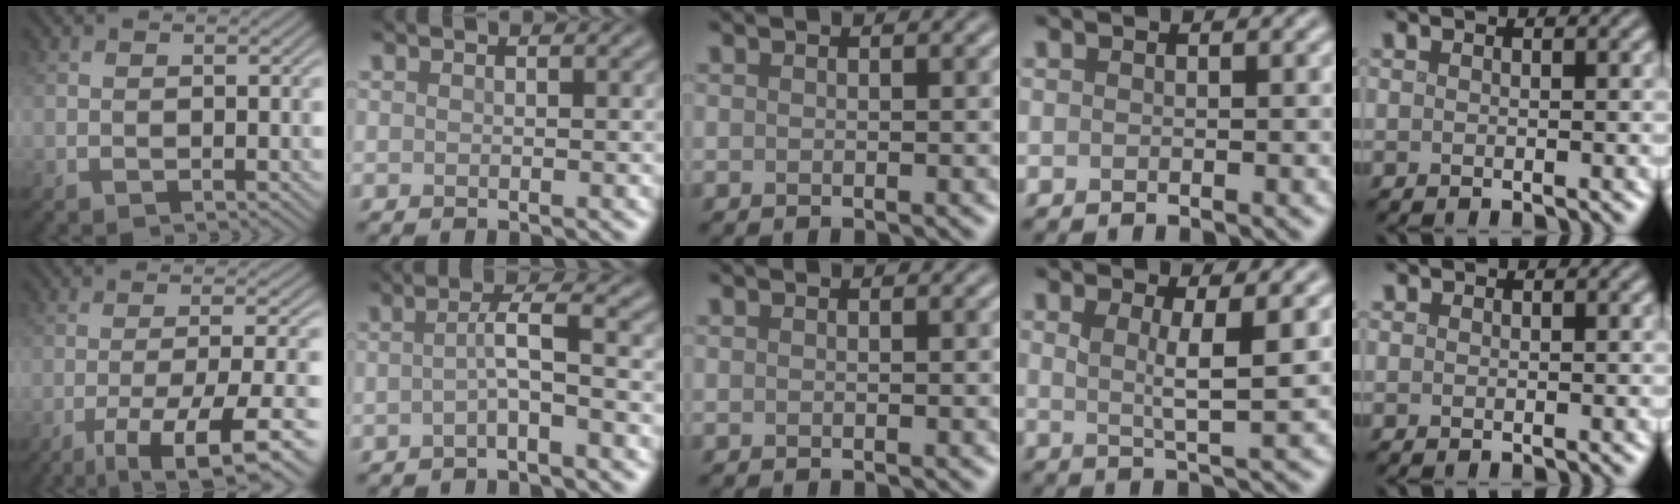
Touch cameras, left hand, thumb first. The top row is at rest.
{"thumb": {"total": 10.9, "force": [-5.5, 2.3, 9.0], "torque": [-0.152, -0.005, -0.075]}, "index": {"total": 2.5, "force": [-0.7, 0.2, 2.4], "torque": [-0.046, 0.007, -0.019]}, "ring": {"total": 3.2, "force": [0.9, 0.7, 3.0], "torque": [-0.047, -0.007, 0.014]}}